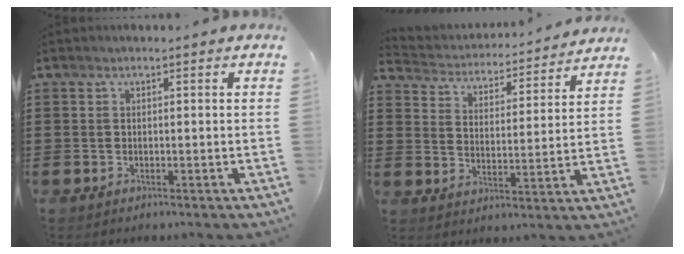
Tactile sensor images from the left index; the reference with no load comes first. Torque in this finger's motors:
{"motor_torque": [0.10, 0.14, -0.23, -0.07]}